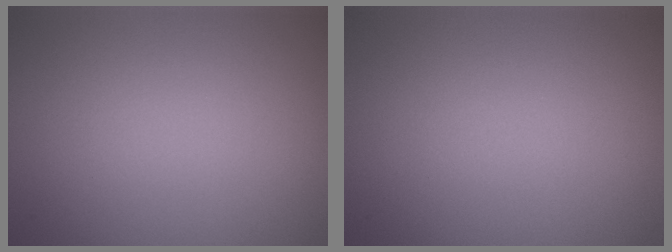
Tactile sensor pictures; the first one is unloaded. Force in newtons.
{"total": 0.0}